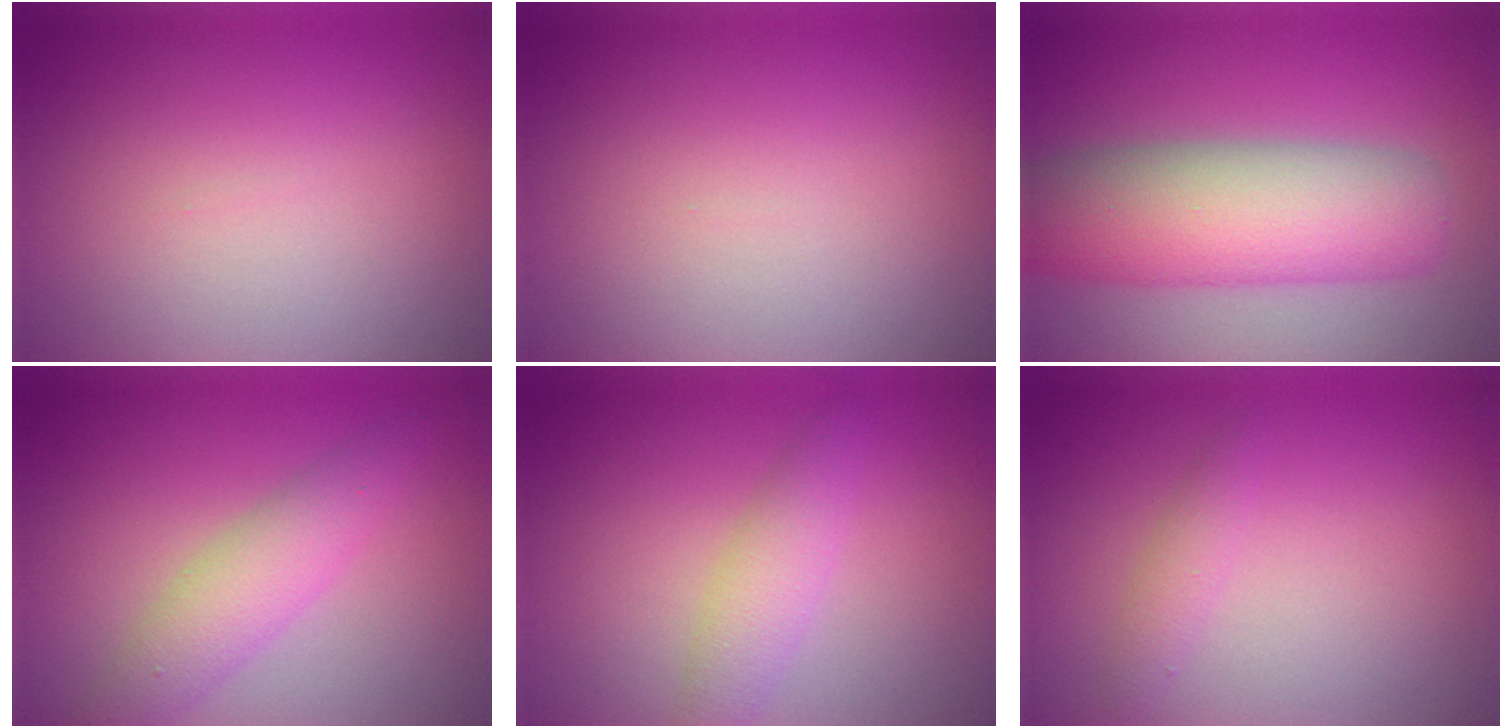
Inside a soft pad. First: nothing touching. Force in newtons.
{"total": 0.0}
{"total": 8.9, "press": 8.9, "slide": 0.2}
{"total": 3.7, "press": 3.7, "slide": 0.1}
{"total": 2.9, "press": 2.9, "slide": 0.0}
{"total": 1.4, "press": 1.4, "slide": 0.0}